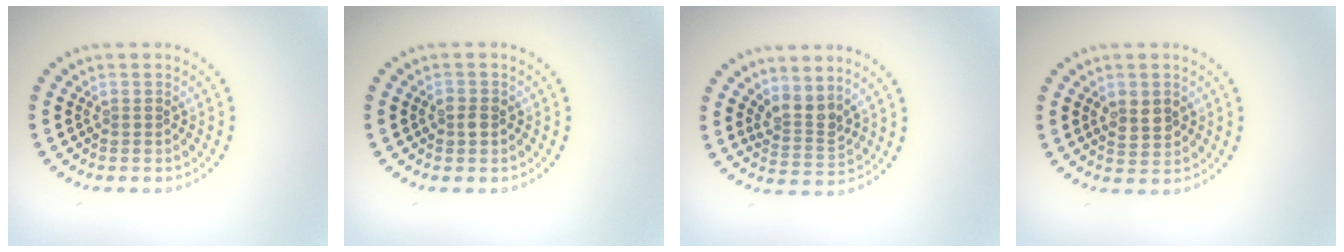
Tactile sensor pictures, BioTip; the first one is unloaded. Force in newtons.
{"total": 1.4, "press": 1.4, "slide": 0.3}
{"total": 2.7, "press": 2.0, "slide": 1.8}
{"total": 2.3, "press": 2.3, "slide": 0.2}